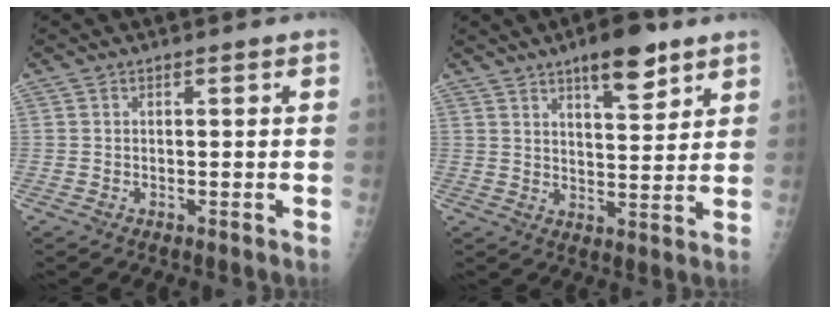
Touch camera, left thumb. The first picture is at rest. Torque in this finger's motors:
{"motor_torque": [2.93, 2.07, 1.11, -0.57, 0.04]}